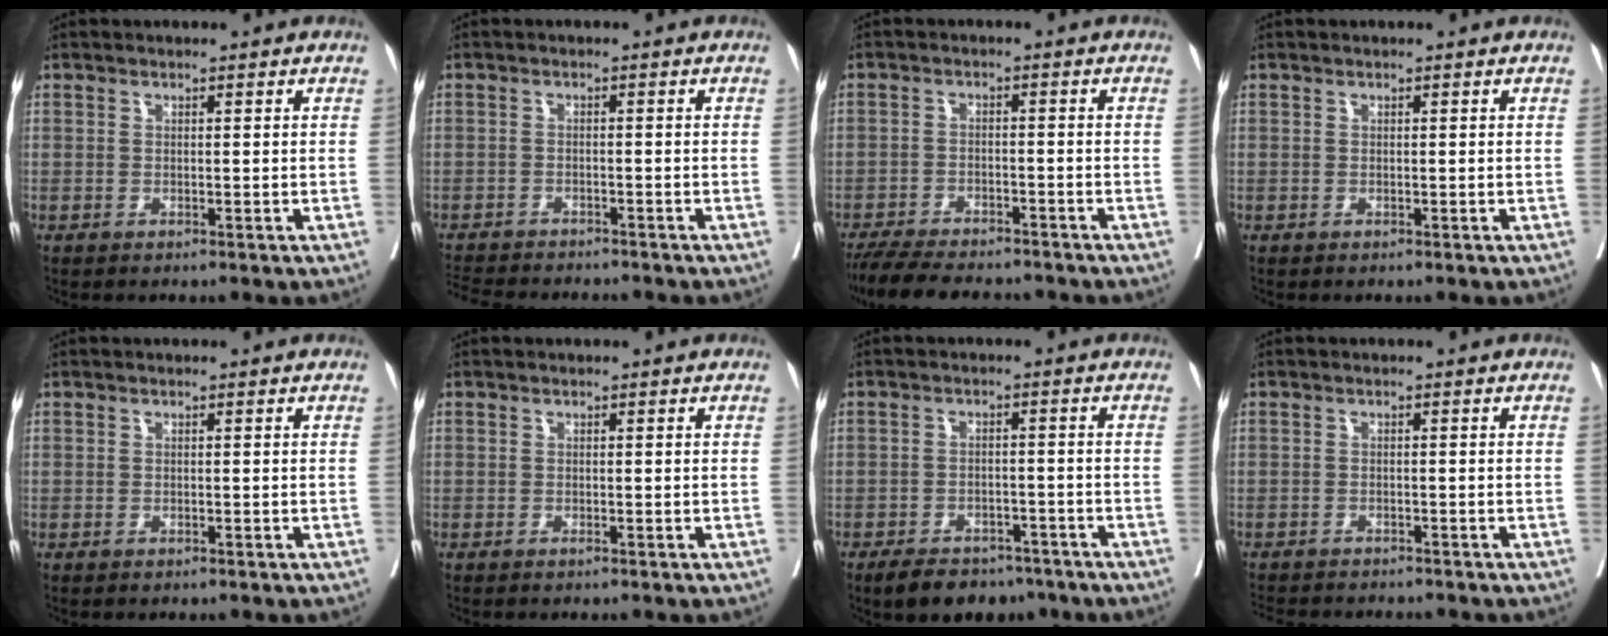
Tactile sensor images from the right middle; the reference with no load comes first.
{"total": 10.3, "force": [-9.6, 1.7, 3.5], "torque": [-0.067, -0.012, -0.134]}
{"total": 11.8, "force": [-10.6, 2.4, 4.7], "torque": [-0.083, -0.012, -0.157]}
{"total": 0.0}
{"total": 0.0}
{"total": 0.0}
{"total": 9.2, "force": [-7.1, 4.5, 3.6], "torque": [-0.048, 0.003, -0.102]}
{"total": 9.1, "force": [-8.5, 1.7, 3.0], "torque": [-0.051, -0.012, -0.112]}